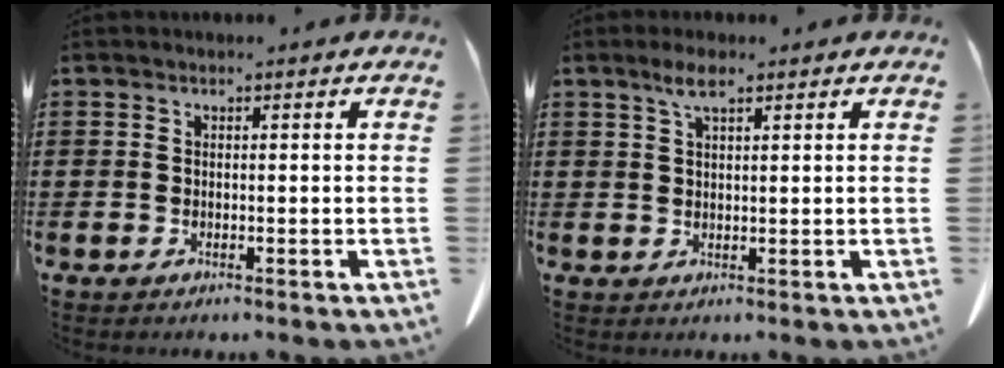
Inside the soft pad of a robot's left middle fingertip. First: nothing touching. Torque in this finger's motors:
{"motor_torque": [0.56, 0.08, 0.07, 0.04]}